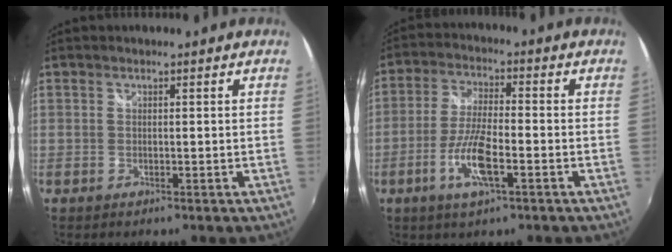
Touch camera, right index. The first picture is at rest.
{"total": 8.9, "force": [-3.5, 2.0, 8.0], "torque": [-0.165, -0.005, -0.070]}